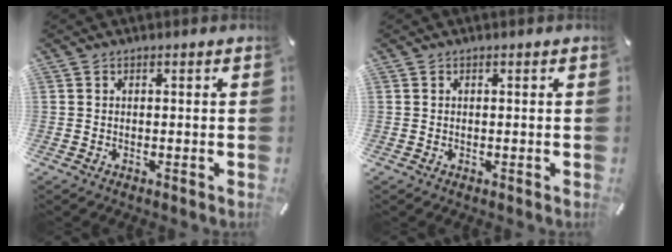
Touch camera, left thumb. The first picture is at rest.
{"total": 0.0}